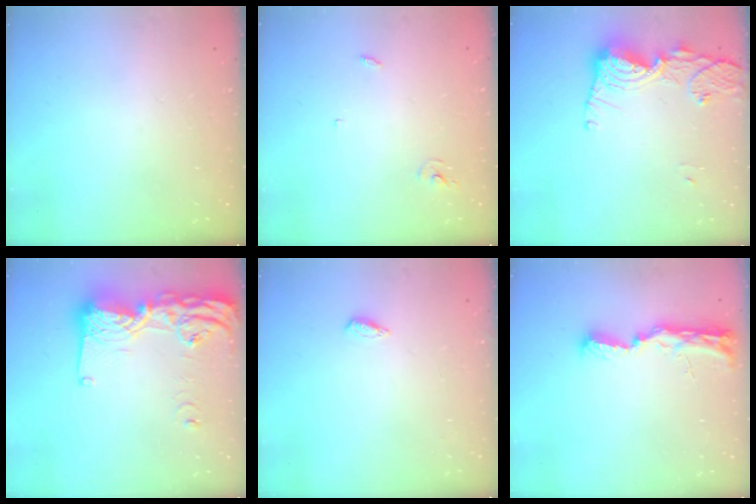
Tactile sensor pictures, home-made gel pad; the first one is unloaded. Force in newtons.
{"total": 2.5, "press": 2.5, "slide": 0.2}
{"total": 13.2, "press": 13.2, "slide": 1.3}
{"total": 20.3, "press": 20.2, "slide": 2.3}
{"total": 2.7, "press": 2.7, "slide": 0.5}
{"total": 11.0, "press": 9.9, "slide": 5.0}